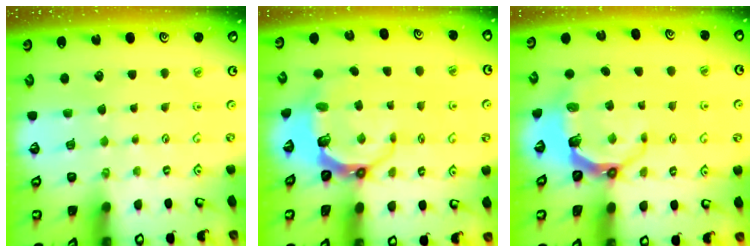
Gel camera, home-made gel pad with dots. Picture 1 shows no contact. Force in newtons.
{"total": 7.8, "press": 6.6, "slide": 4.3}
{"total": 6.0, "press": 4.6, "slide": 3.9}